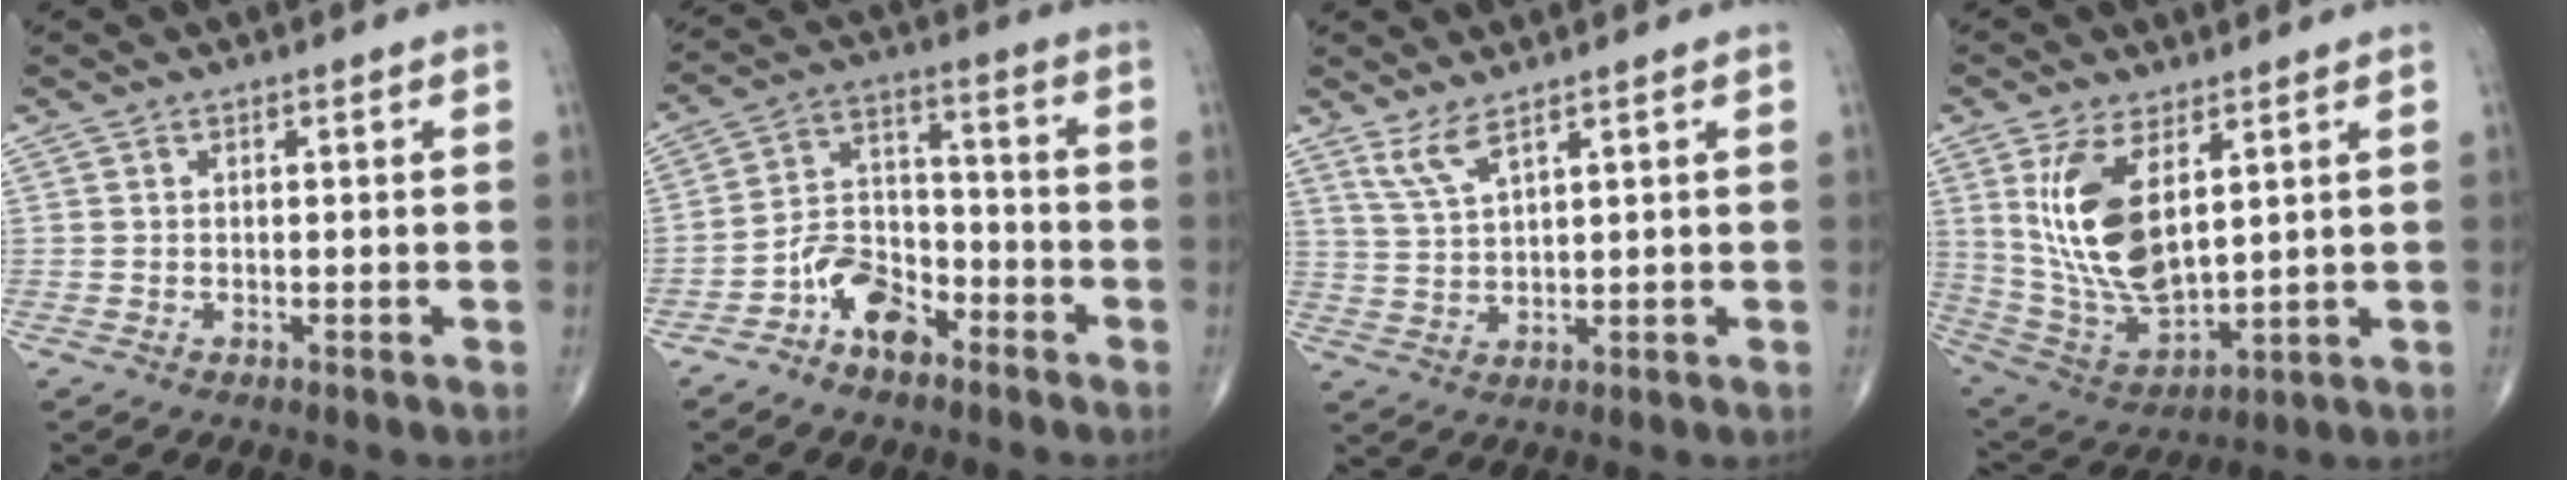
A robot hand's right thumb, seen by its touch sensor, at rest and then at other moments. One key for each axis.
{"total": 9.3, "fx": -5.8, "fy": 5.2, "fz": 5.1, "tx": -0.076, "ty": 0.054, "tz": -0.114}
{"total": 4.3, "fx": 3.1, "fy": 0.7, "fz": 2.9, "tx": -0.066, "ty": -0.022, "tz": 0.071}
{"total": 15.5, "fx": 4.9, "fy": 7.2, "fz": 12.8, "tx": -0.243, "ty": -0.026, "tz": 0.117}